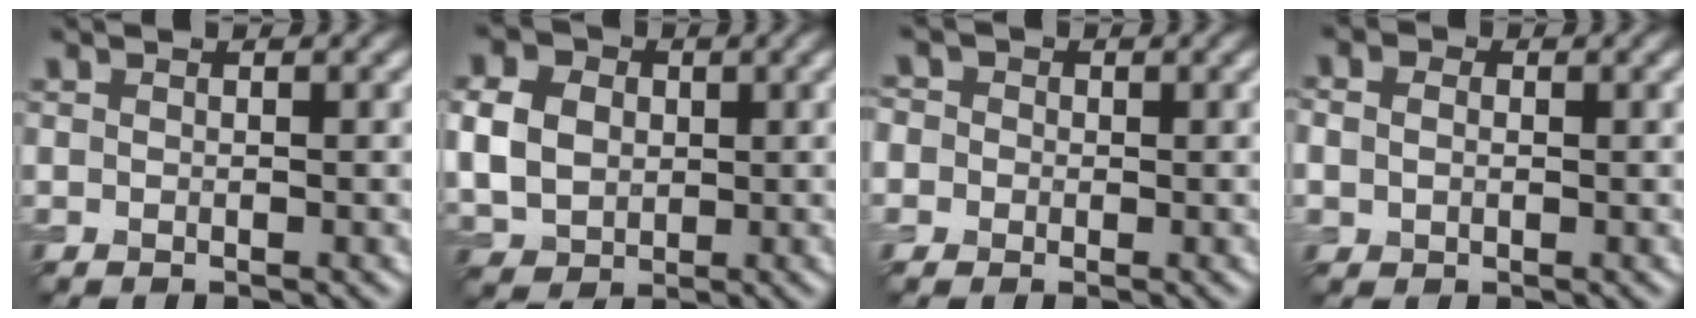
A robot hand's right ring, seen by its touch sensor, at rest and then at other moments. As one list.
[{"total": 6.2, "force": [0.8, 5.1, 3.4], "torque": [-0.089, 0.007, 0.008]}, {"total": 4.7, "force": [1.2, 4.1, 1.8], "torque": [-0.034, 0.034, -0.013]}, {"total": 3.4, "force": [1.0, 2.7, 1.8], "torque": [-0.026, 0.017, -0.015]}]